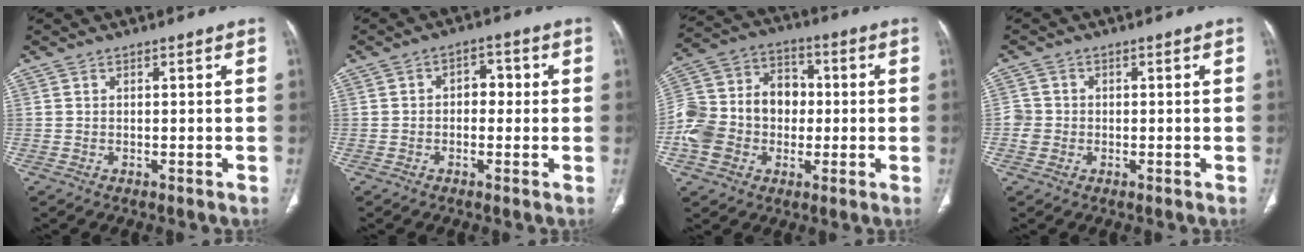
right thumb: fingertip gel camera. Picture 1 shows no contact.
{"total": 4.2, "force": [0.0, 3.0, 2.9], "torque": [-0.019, 0.016, -0.007]}
{"total": 16.9, "force": [-1.9, 13.3, 10.3], "torque": [-0.176, 0.046, -0.035]}
{"total": 2.8, "force": [-0.5, 2.7, 0.7], "torque": [0.002, 0.009, -0.012]}